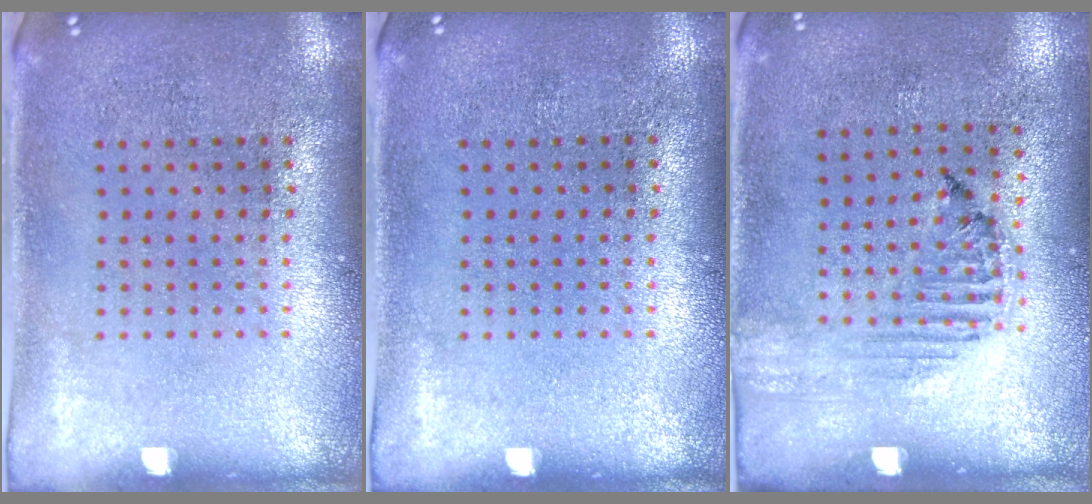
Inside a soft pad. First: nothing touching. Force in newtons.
{"total": 0.0}
{"total": 1.2, "press": 1.1, "slide": 0.2}